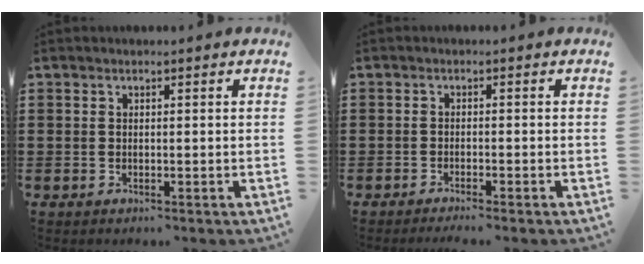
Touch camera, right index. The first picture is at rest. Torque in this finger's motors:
{"motor_torque": [0.33, -0.14, 0.15, 0.03]}